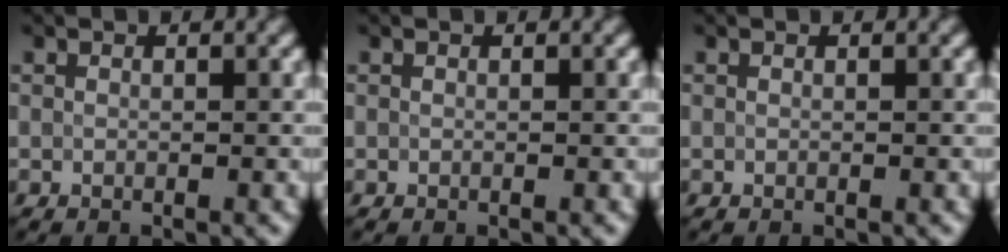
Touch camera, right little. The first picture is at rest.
{"total": 0.0}
{"total": 0.0}